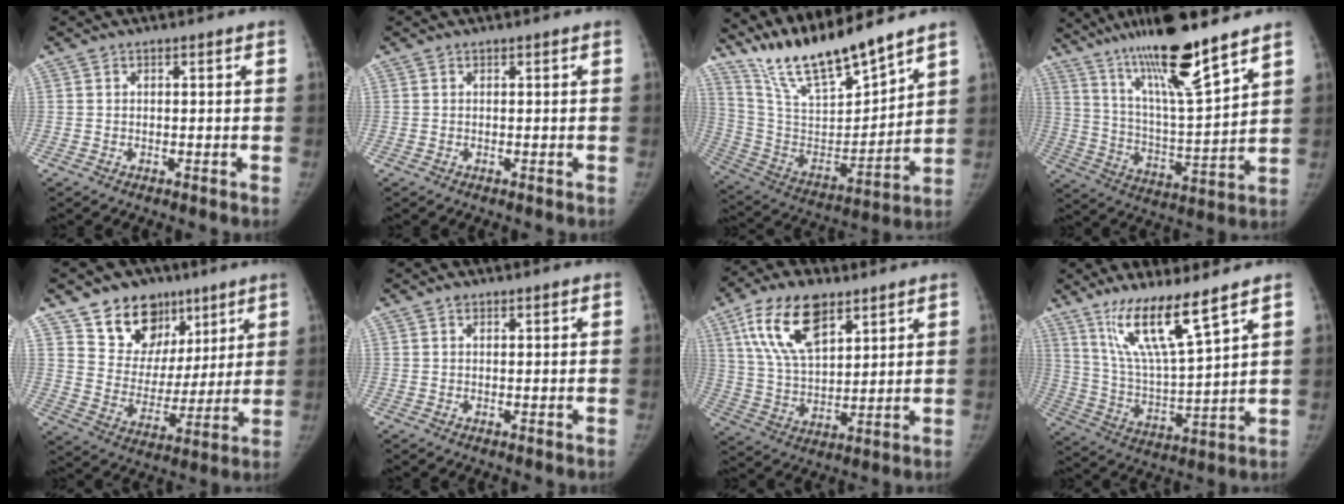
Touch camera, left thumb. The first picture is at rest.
{"total": 0.0}
{"total": 18.2, "force": [15.8, 2.8, 8.6], "torque": [-0.132, -0.087, 0.306]}
{"total": 19.0, "force": [14.0, 1.3, 12.8], "torque": [-0.208, -0.068, 0.252]}
{"total": 15.5, "force": [9.7, 11.0, 4.9], "torque": [-0.027, -0.047, 0.171]}
{"total": 0.7, "force": [0.5, 0.5, 0.2], "torque": [0.002, -0.002, 0.006]}
{"total": 15.4, "force": [8.3, 7.6, 10.5], "torque": [-0.173, -0.025, 0.159]}
{"total": 13.8, "force": [9.4, 1.2, 10.0], "torque": [-0.182, -0.062, 0.191]}